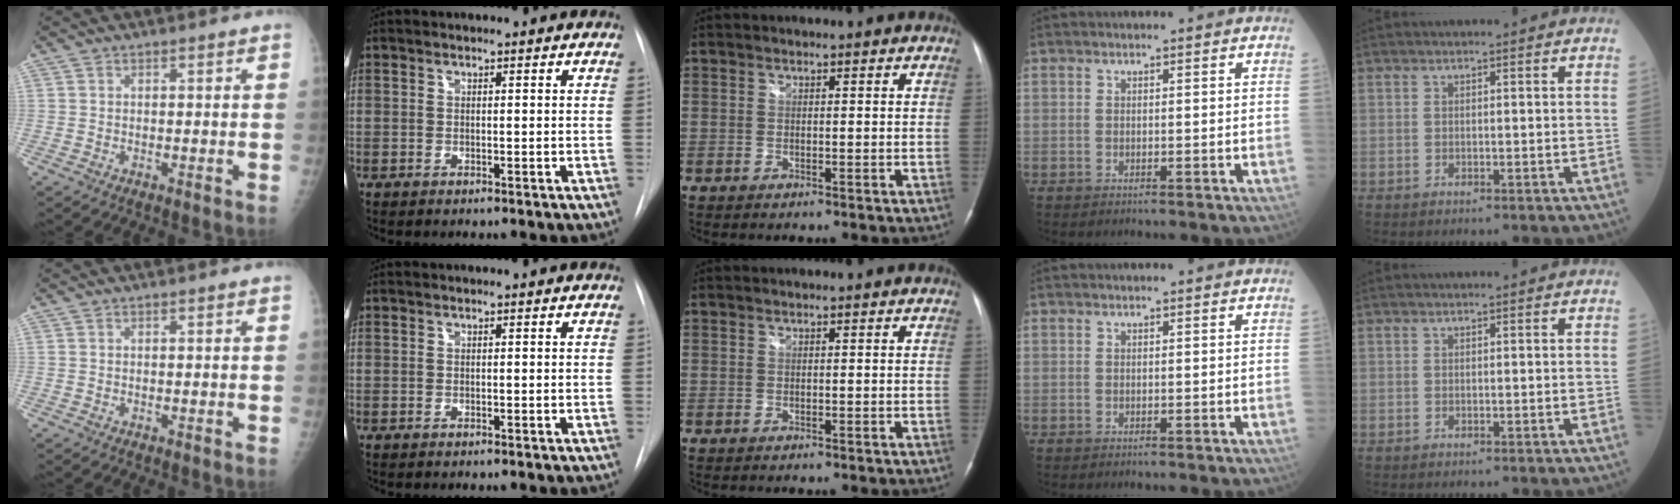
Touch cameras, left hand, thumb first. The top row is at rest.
{}